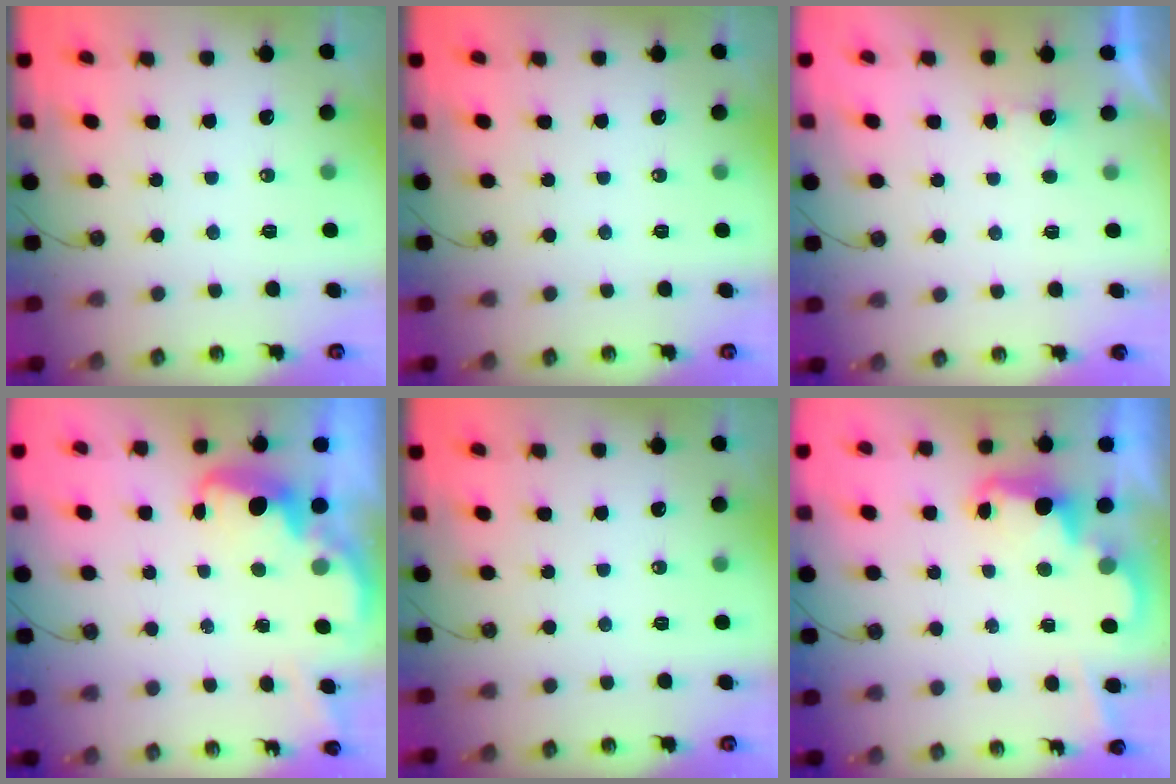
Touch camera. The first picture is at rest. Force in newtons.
{"total": 0.0}
{"total": 1.0, "press": 0.7, "slide": 0.7}
{"total": 2.7, "press": 2.6, "slide": 0.5}
{"total": 0.0}
{"total": 2.5, "press": 2.5, "slide": 0.6}